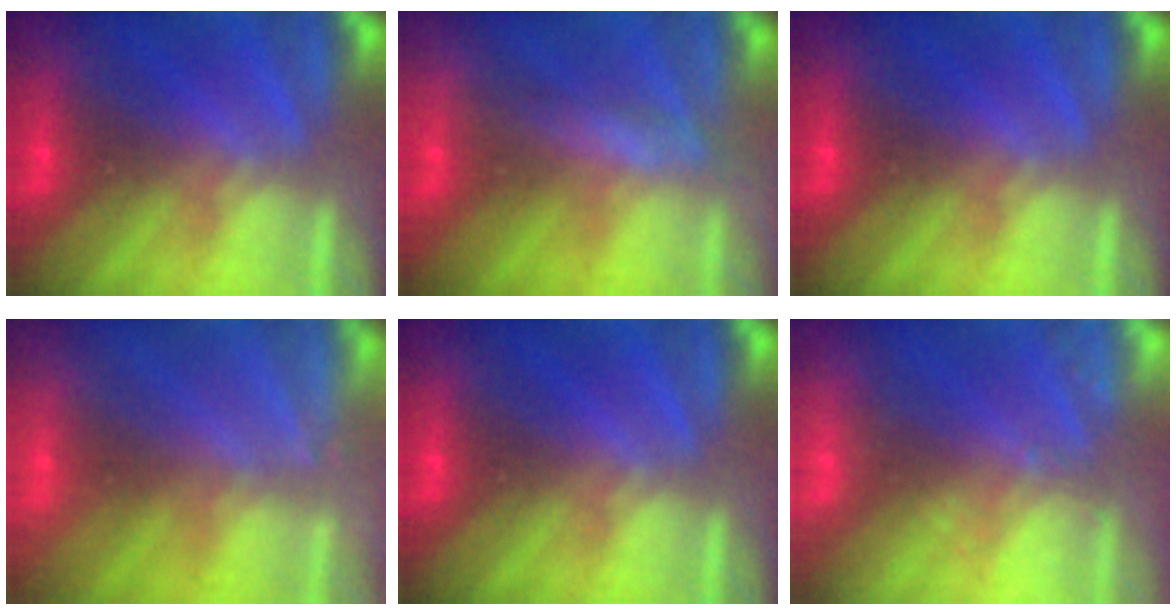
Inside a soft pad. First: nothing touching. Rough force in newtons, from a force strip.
{"total": 2.4}
{"total": 0.0}
{"total": 2.4}
{"total": 0.0}
{"total": 2.4}